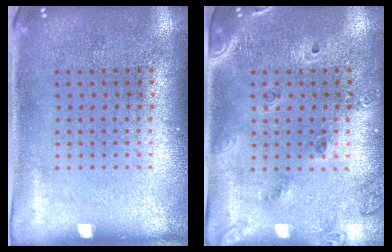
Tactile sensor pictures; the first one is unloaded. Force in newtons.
{"total": 1.4, "press": 1.3, "slide": 0.6}